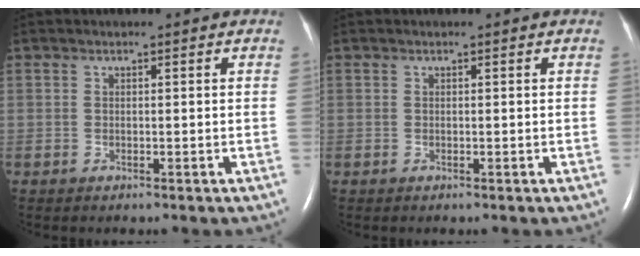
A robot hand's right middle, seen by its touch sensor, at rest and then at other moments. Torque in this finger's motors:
{"motor_torque": [0.00, 0.00, 0.00, 0.00]}